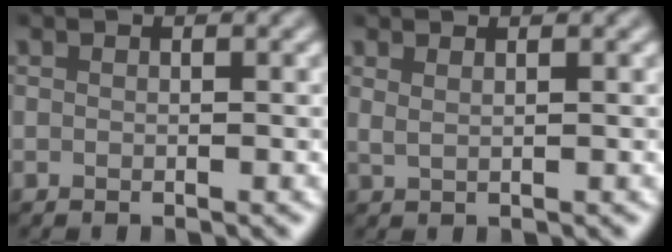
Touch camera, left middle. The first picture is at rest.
{"total": 1.2, "force": [0.8, 0.5, 0.8], "torque": [-0.010, -0.004, 0.008]}